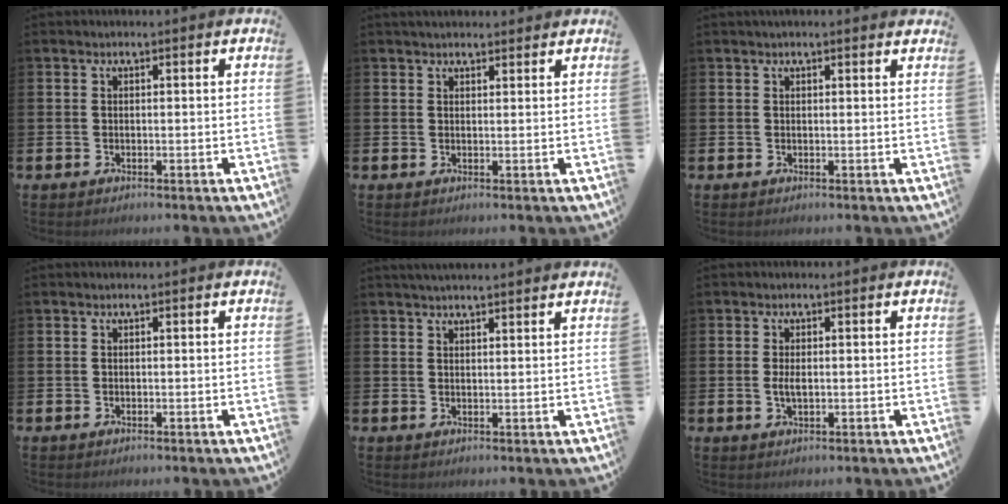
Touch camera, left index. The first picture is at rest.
{"total": 2.1, "force": [2.0, 0.6, 0.3], "torque": [0.003, -0.005, 0.033]}
{"total": 1.0, "force": [1.0, 0.0, 0.3], "torque": [0.005, -0.004, 0.015]}
{"total": 0.0}
{"total": 2.5, "force": [2.5, -0.1, 0.3], "torque": [-0.006, -0.009, 0.044]}
{"total": 2.0, "force": [0.0, 0.9, 1.8], "torque": [-0.033, 0.001, -0.002]}